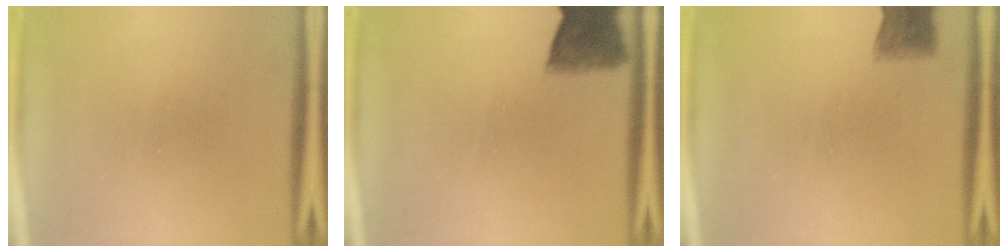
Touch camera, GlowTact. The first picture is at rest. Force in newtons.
{"total": 6.2}
{"total": 3.4}